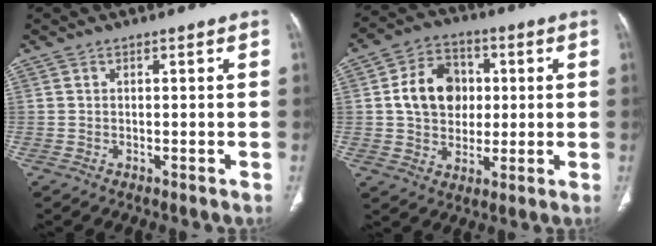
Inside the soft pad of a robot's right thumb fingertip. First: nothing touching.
{"total": 12.3, "force": [1.4, 9.8, 7.2], "torque": [-0.089, 0.010, 0.021]}